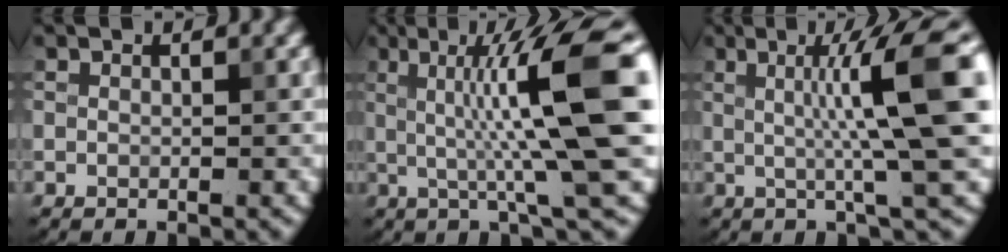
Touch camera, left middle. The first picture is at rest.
{"total": 11.7, "force": [1.5, 1.9, 11.5], "torque": [-0.165, 0.011, 0.026]}
{"total": 10.3, "force": [1.5, 1.5, 10.1], "torque": [-0.127, 0.011, 0.022]}